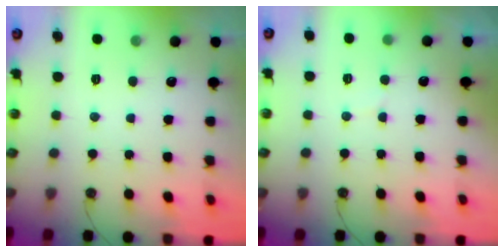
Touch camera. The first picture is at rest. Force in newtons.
{"total": 3.0, "press": 2.7, "slide": 1.3}